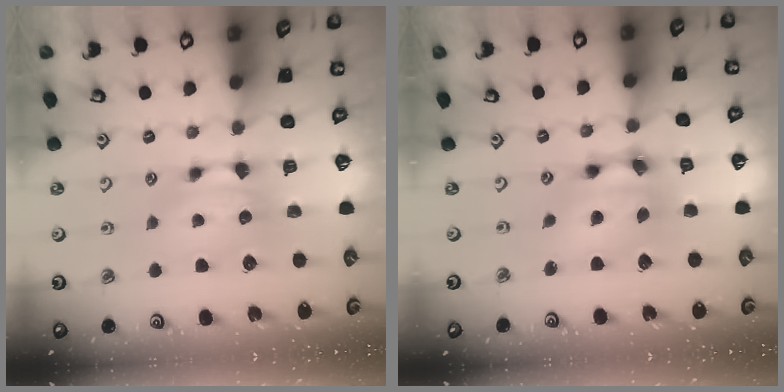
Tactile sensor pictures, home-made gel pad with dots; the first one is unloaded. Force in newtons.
{"total": 6.8, "press": 6.5, "slide": 2.2}